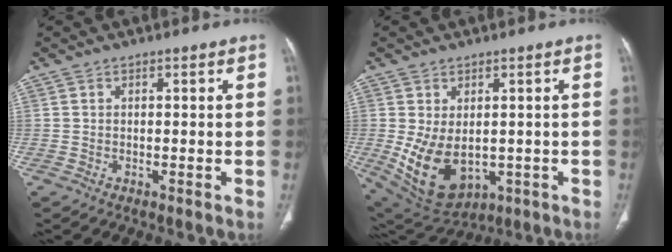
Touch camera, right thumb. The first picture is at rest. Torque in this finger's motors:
{"motor_torque": [-0.49, 0.65, 1.14, 0.28, 0.35]}